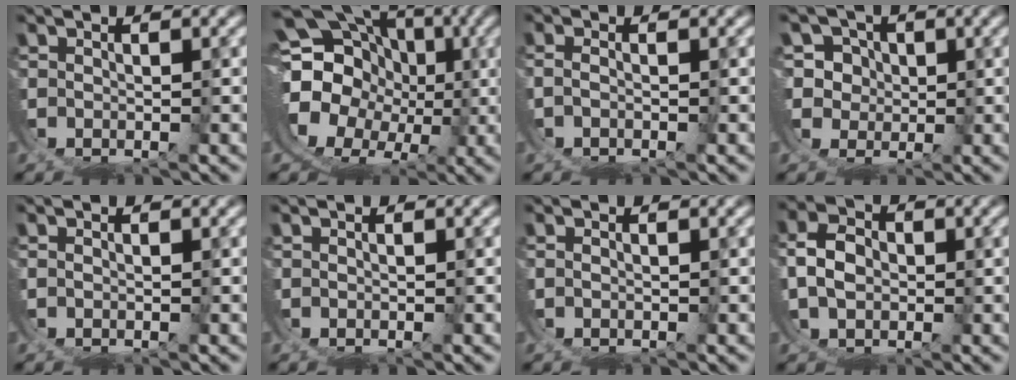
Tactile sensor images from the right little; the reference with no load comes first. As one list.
[{"total": 19.8, "force": [0.5, 16.6, 10.8], "torque": [-0.248, -0.053, 0.005]}, {"total": 1.3, "force": [-0.3, -0.8, 0.9], "torque": [-0.010, 0.001, -0.004]}, {"total": 8.1, "force": [0.4, 7.5, 3.1], "torque": [-0.100, -0.035, 0.012]}, {"total": 0.0}, {"total": 0.0}, {"total": 0.8, "force": [0.1, -0.8, 0.2], "torque": [0.005, 0.002, 0.002]}, {"total": 3.0, "force": [0.5, 1.8, 2.4], "torque": [-0.044, -0.004, 0.016]}]